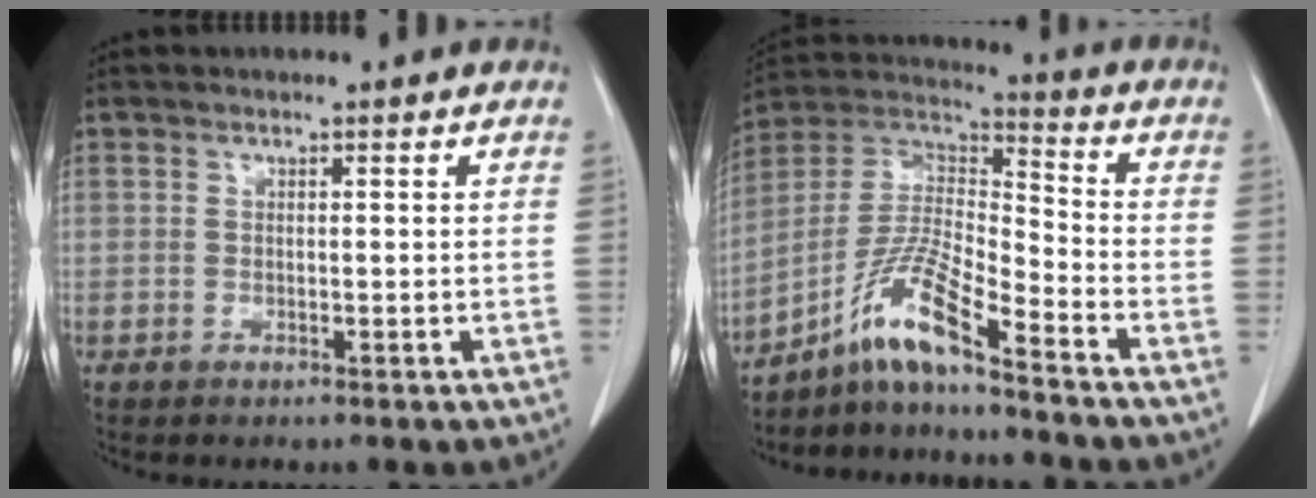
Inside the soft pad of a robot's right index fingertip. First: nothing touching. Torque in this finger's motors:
{"motor_torque": [1.15, -0.97, 0.18, 0.16]}